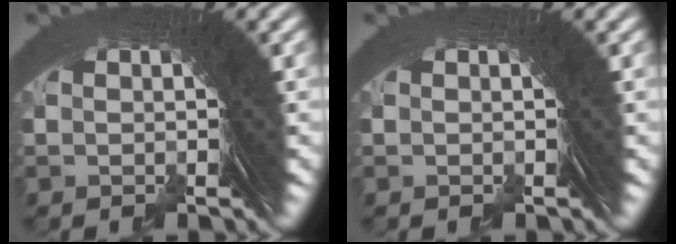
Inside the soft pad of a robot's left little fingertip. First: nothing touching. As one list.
[{"total": 0.0}]